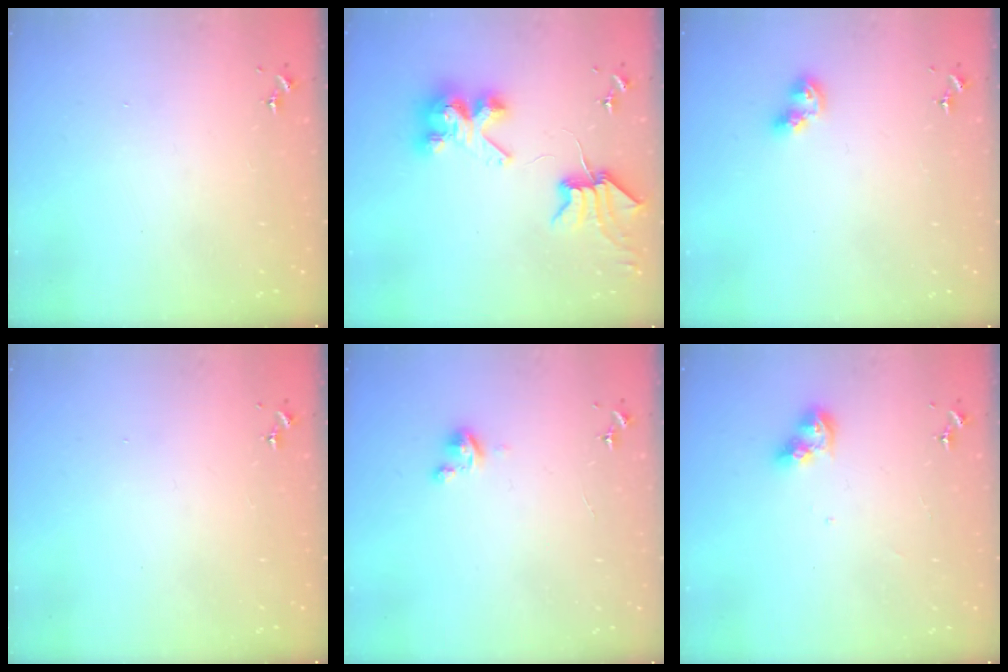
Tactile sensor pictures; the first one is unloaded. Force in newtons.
{"total": 8.7, "press": 8.6, "slide": 1.2}
{"total": 8.3, "press": 8.3, "slide": 0.9}
{"total": 0.0}
{"total": 2.8, "press": 2.8, "slide": 0.3}
{"total": 8.2, "press": 8.2, "slide": 0.5}